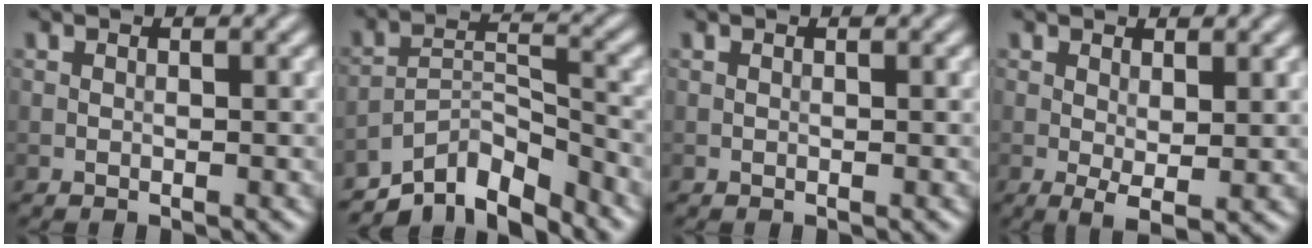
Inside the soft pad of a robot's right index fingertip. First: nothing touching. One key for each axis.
{"total": 7.0, "fx": -5.8, "fy": 2.1, "fz": 3.2, "tx": -0.044, "ty": -0.003, "tz": -0.109}
{"total": 0.0}
{"total": 2.2, "fx": 0.2, "fy": 0.7, "fz": 2.1, "tx": -0.037, "ty": -0.008, "tz": 0.007}